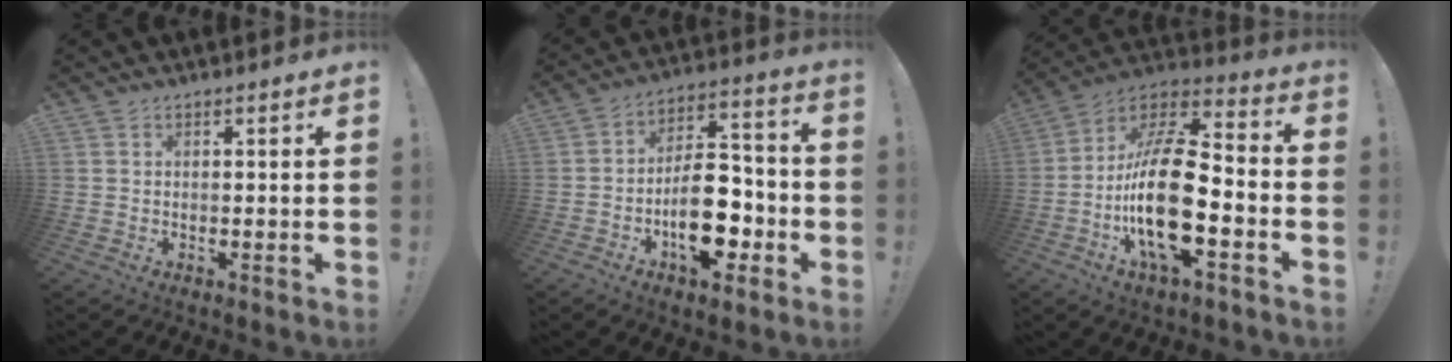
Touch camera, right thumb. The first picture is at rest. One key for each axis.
{"total": 16.9, "fx": -6.2, "fy": 9.5, "fz": 12.5, "tx": -0.198, "ty": 0.048, "tz": -0.093}
{"total": 23.9, "fx": -5.6, "fy": 9.9, "fz": 21.1, "tx": -0.418, "ty": 0.034, "tz": -0.091}